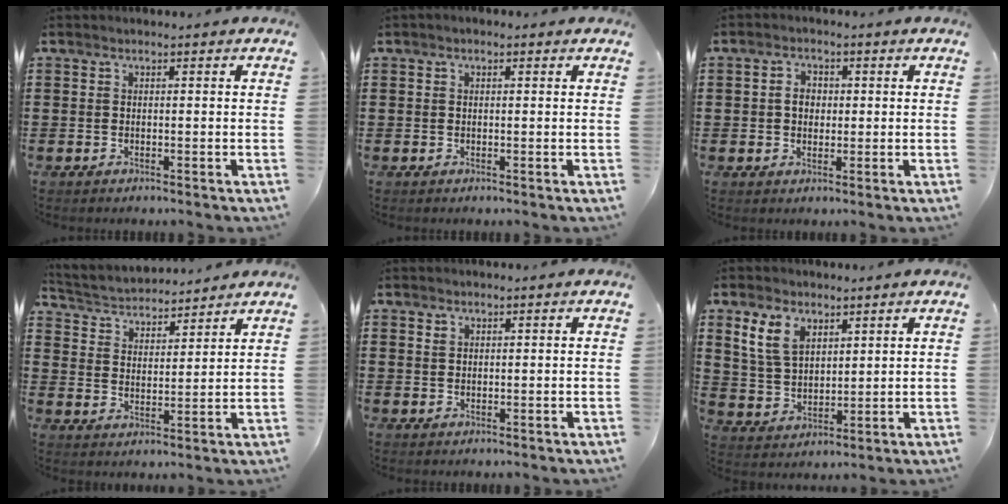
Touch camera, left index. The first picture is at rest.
{"total": 0.7, "force": [0.2, 0.5, 0.4], "torque": [-0.010, 0.006, 0.002]}
{"total": 3.1, "force": [0.2, 2.3, 2.0], "torque": [-0.038, 0.006, -0.001]}
{"total": 3.5, "force": [3.5, 0.8, -0.1], "torque": [-0.020, -0.023, 0.057]}
{"total": 1.0, "force": [0.6, 0.7, 0.3], "torque": [-0.010, 0.003, 0.013]}
{"total": 7.0, "force": [3.9, 4.3, 3.8], "torque": [-0.093, 0.015, 0.075]}